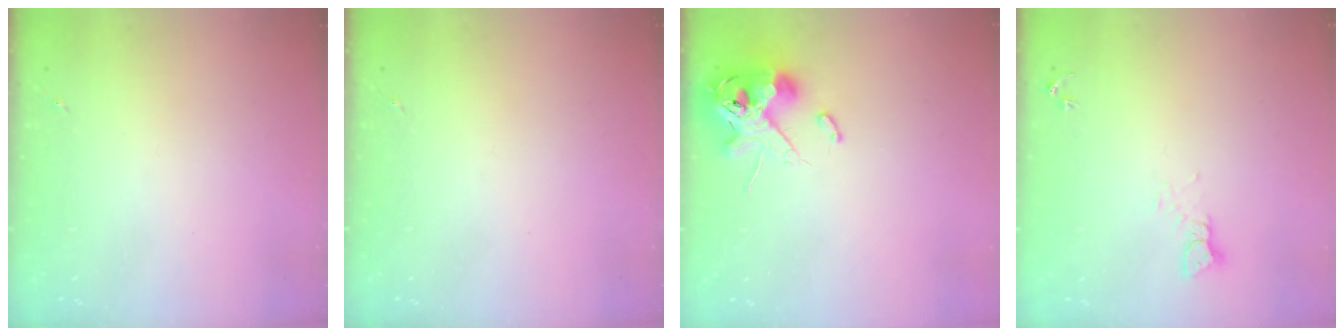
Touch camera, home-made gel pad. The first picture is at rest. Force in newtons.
{"total": 0.0}
{"total": 13.2, "press": 13.0, "slide": 2.3}
{"total": 3.7, "press": 3.7, "slide": 0.3}